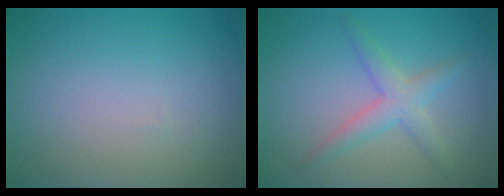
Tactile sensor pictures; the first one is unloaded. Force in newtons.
{"total": 2.8, "press": 2.8, "slide": 0.2}